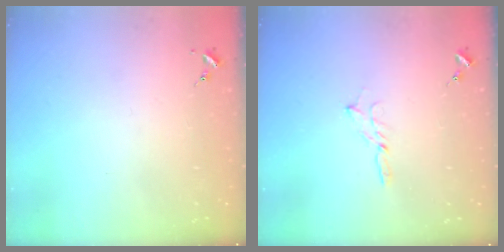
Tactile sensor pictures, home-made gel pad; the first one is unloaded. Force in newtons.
{"total": 2.1, "press": 2.1, "slide": 0.2}